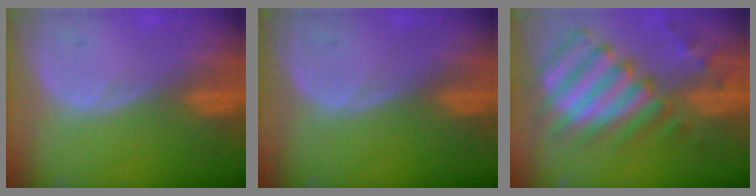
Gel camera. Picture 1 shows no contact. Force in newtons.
{"total": 0.0}
{"total": 11.8, "press": 10.4, "slide": 5.6}